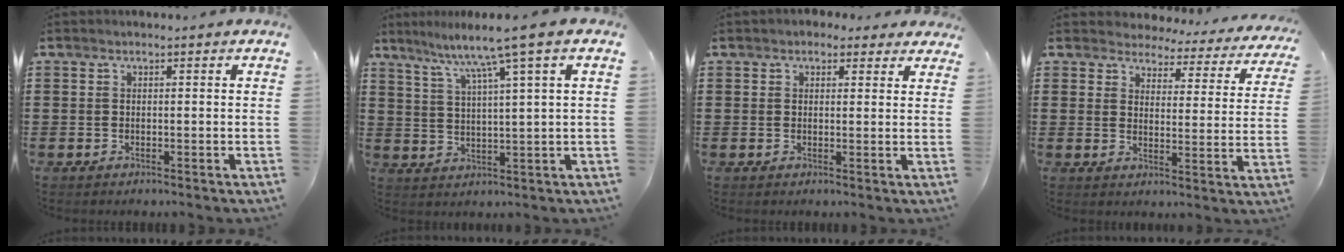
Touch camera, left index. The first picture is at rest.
{"total": 6.6, "force": [4.6, -1.1, 4.6], "torque": [-0.106, -0.024, 0.072]}
{"total": 2.0, "force": [1.5, 1.2, 0.3], "torque": [-0.005, 0.005, 0.026]}
{"total": 3.8, "force": [3.7, 0.7, 0.0], "torque": [-0.025, -0.028, 0.061]}